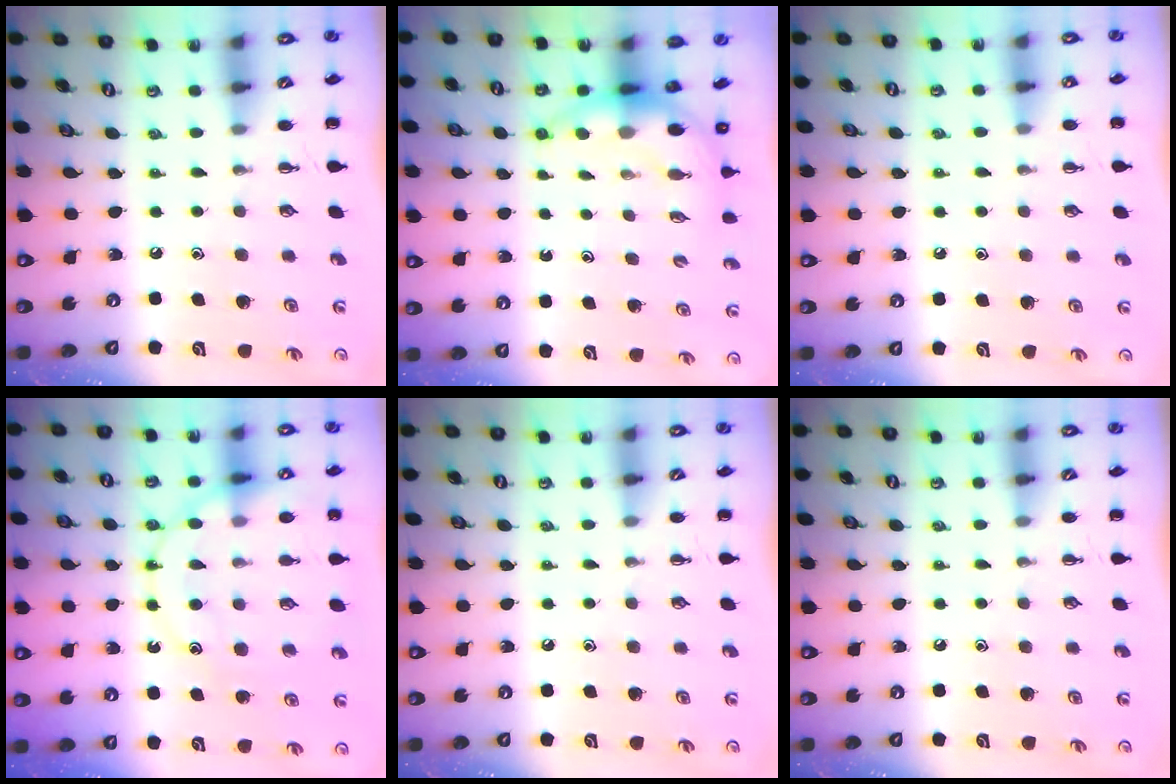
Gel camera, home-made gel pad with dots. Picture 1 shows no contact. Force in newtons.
{"total": 7.0, "press": 6.9, "slide": 1.3}
{"total": 6.2, "press": 6.0, "slide": 1.9}
{"total": 17.3, "press": 17.2, "slide": 1.9}
{"total": 0.0}
{"total": 0.0}